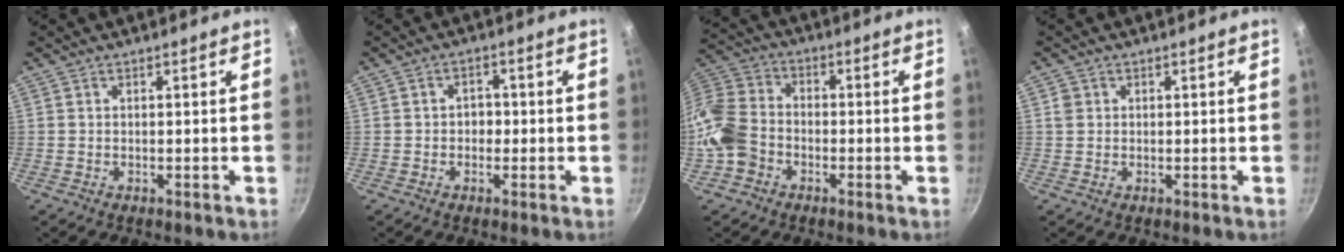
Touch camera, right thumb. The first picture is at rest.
{"total": 2.6, "force": [-0.5, 2.2, 1.4], "torque": [-0.001, 0.008, -0.008]}
{"total": 10.8, "force": [-4.0, 8.3, 5.6], "torque": [-0.096, 0.036, -0.100]}
{"total": 1.8, "force": [0.3, 1.7, 0.6], "torque": [-0.004, 0.007, 0.005]}